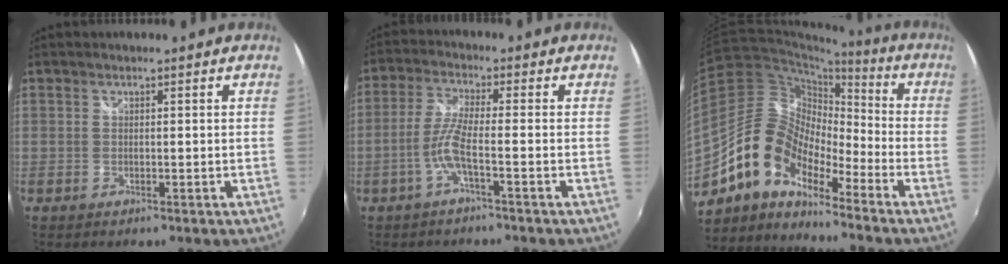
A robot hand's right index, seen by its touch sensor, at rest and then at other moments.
{"total": 5.1, "force": [-2.3, -0.2, 4.6], "torque": [-0.107, 0.001, -0.043]}
{"total": 13.6, "force": [-9.5, 6.7, 7.2], "torque": [-0.128, 0.020, -0.195]}